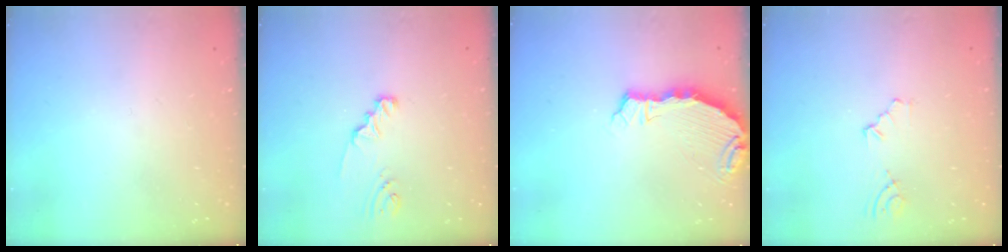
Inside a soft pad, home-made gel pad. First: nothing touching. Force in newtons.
{"total": 2.1, "press": 2.1, "slide": 0.2}
{"total": 5.5, "press": 5.3, "slide": 1.5}
{"total": 5.1, "press": 4.5, "slide": 2.3}